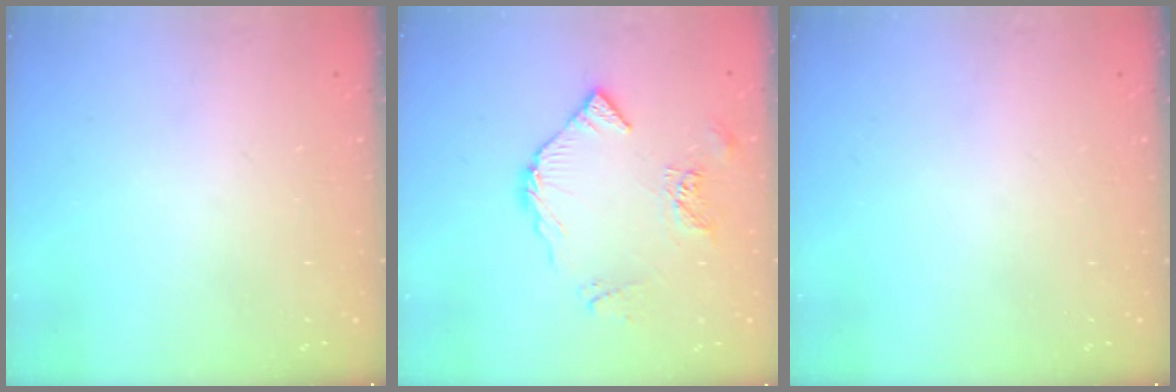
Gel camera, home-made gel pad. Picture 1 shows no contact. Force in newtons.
{"total": 9.0, "press": 9.0, "slide": 1.0}
{"total": 0.0}